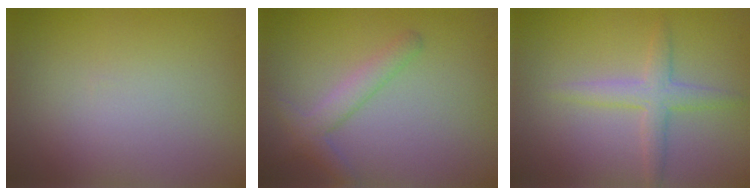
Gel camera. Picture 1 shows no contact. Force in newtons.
{"total": 2.5, "press": 2.5, "slide": 0.1}
{"total": 2.7, "press": 2.7, "slide": 0.1}